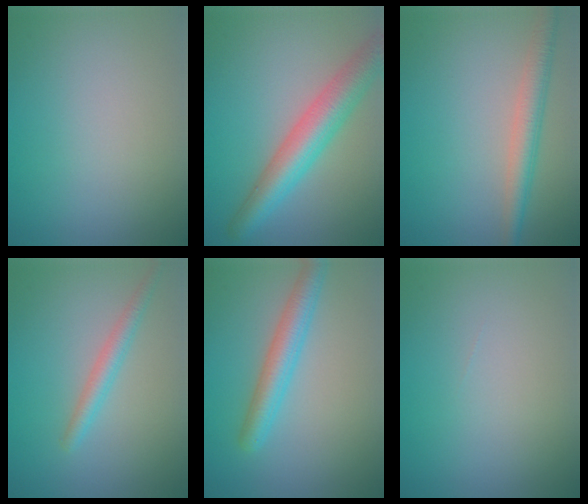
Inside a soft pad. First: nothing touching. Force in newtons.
{"total": 6.3, "press": 6.3, "slide": 0.1}
{"total": 3.5, "press": 3.5, "slide": 0.1}
{"total": 2.2, "press": 2.2, "slide": 0.0}
{"total": 3.7, "press": 3.7, "slide": 0.1}
{"total": 0.0}